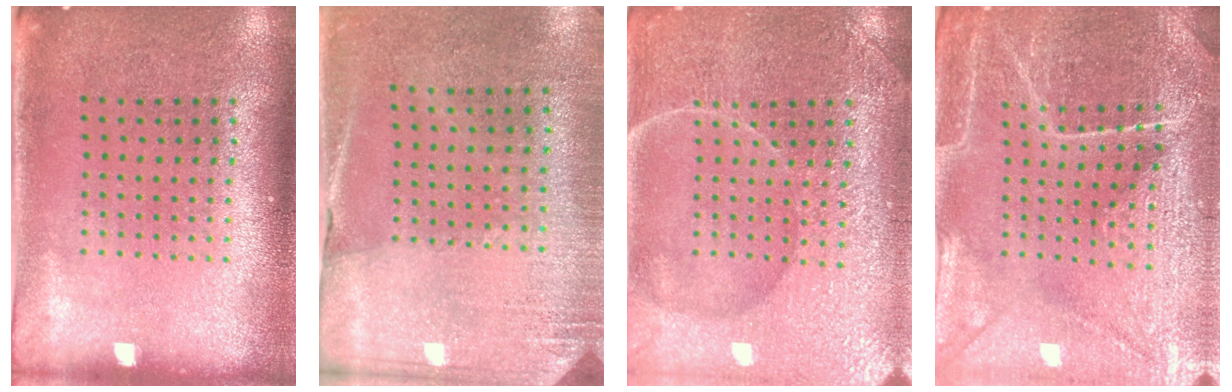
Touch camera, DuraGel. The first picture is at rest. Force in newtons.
{"total": 2.6, "press": 2.4, "slide": 1.0}
{"total": 4.3, "press": 4.2, "slide": 0.5}
{"total": 4.3, "press": 4.2, "slide": 1.0}